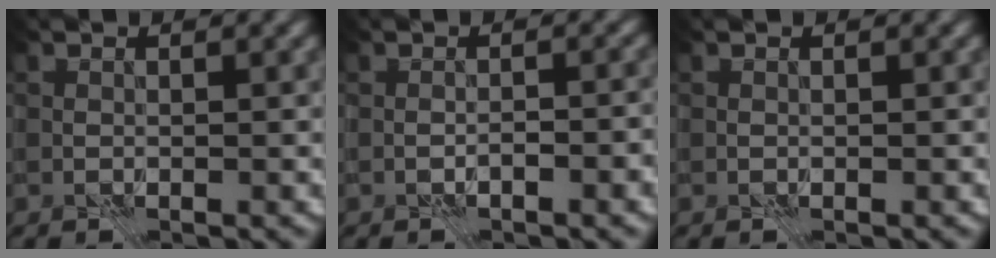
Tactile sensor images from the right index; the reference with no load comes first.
{"total": 1.8, "force": [-0.9, 0.4, 1.5], "torque": [-0.026, 0.006, -0.017]}
{"total": 0.0}